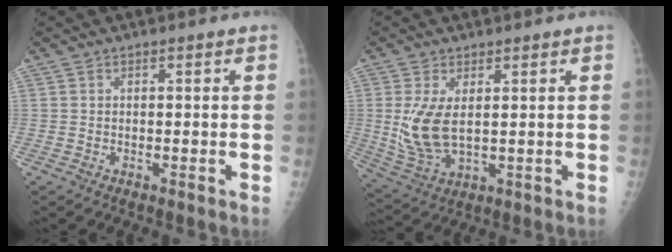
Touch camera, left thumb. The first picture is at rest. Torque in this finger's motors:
{"motor_torque": [0.44, 0.27, 1.29, -0.16, 0.31]}